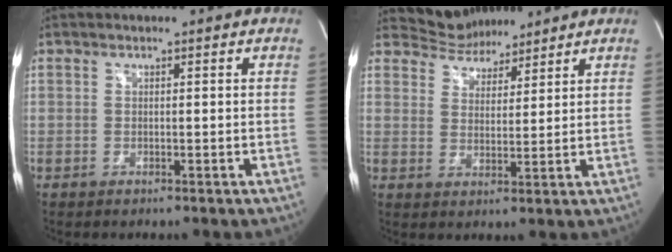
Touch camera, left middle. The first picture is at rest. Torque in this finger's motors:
{"motor_torque": [0.22, -0.07, -0.16, -0.03]}